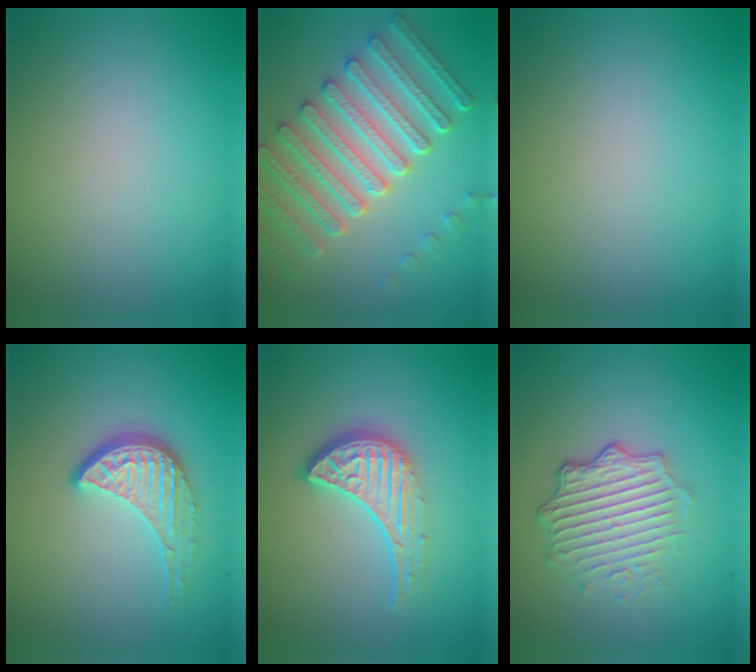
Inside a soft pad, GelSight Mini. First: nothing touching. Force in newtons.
{"total": 7.9, "press": 6.4, "slide": 4.5}
{"total": 0.0}
{"total": 4.0, "press": 2.9, "slide": 2.7}
{"total": 4.6, "press": 3.4, "slide": 3.2}
{"total": 5.0, "press": 3.6, "slide": 3.5}